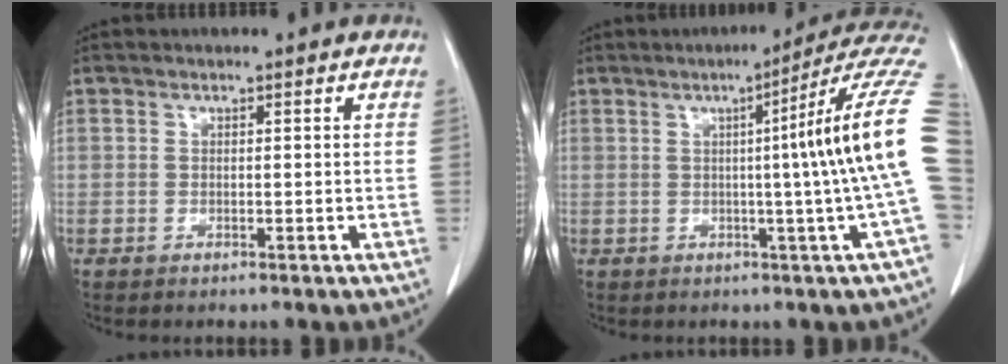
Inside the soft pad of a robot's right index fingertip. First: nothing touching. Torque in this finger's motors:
{"motor_torque": [1.32, -0.09, 0.71, 0.09]}